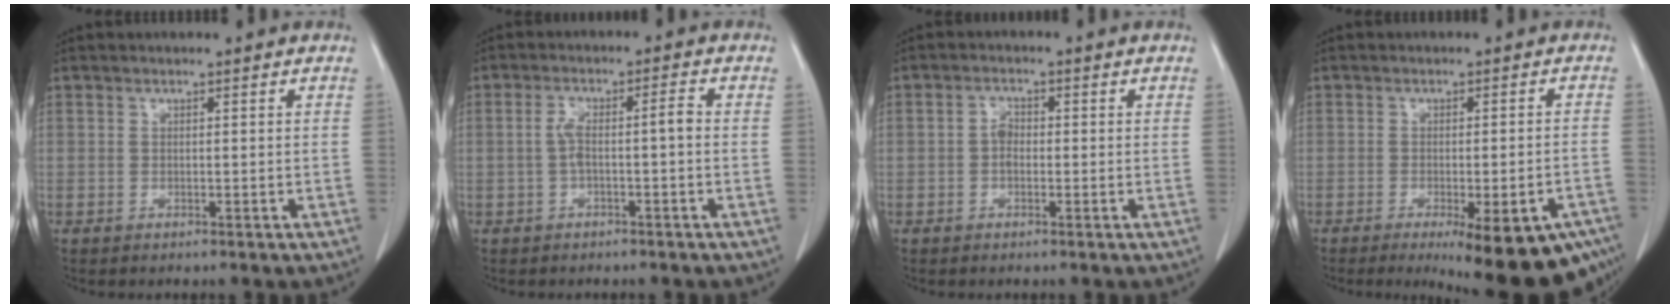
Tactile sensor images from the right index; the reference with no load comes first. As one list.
[{"total": 4.1, "force": [-0.6, 0.6, 4.0], "torque": [-0.079, 0.021, -0.006]}, {"total": 2.0, "force": [-0.3, 1.3, 1.5], "torque": [-0.022, 0.006, -0.009]}, {"total": 16.3, "force": [-10.5, 3.8, 11.9], "torque": [-0.085, -0.009, -0.126]}]